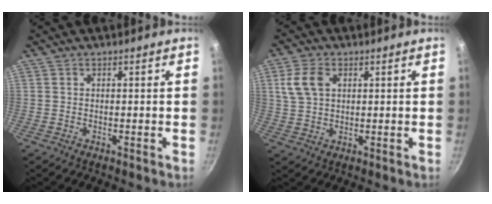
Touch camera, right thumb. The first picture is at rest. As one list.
[{"total": 6.6, "force": [2.1, 4.4, 4.5], "torque": [-0.080, 0.003, 0.040]}]